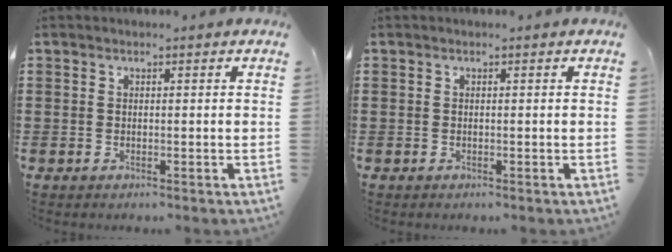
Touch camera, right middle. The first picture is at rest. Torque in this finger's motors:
{"motor_torque": [0.28, 0.04, 0.65, 0.01]}